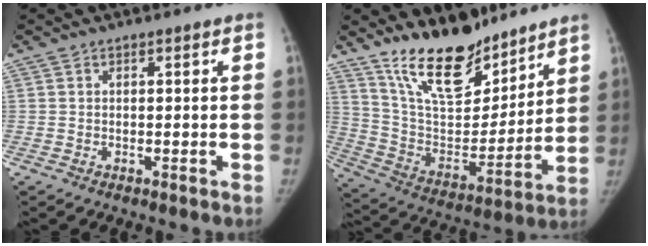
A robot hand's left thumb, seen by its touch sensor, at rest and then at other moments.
{"total": 19.2, "force": [14.7, 7.6, 9.7], "torque": [-0.121, -0.096, 0.265]}